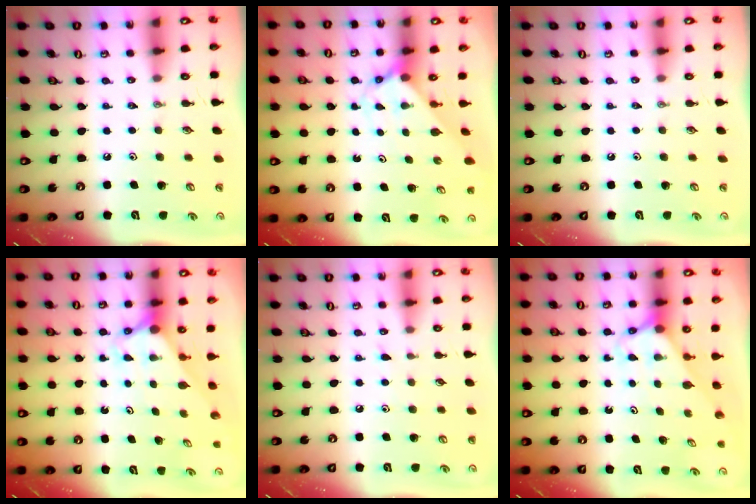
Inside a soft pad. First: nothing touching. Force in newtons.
{"total": 2.3, "press": 2.3, "slide": 0.2}
{"total": 0.0}
{"total": 2.8, "press": 2.8, "slide": 0.1}
{"total": 5.1, "press": 5.1, "slide": 0.5}
{"total": 2.7, "press": 2.7, "slide": 0.2}